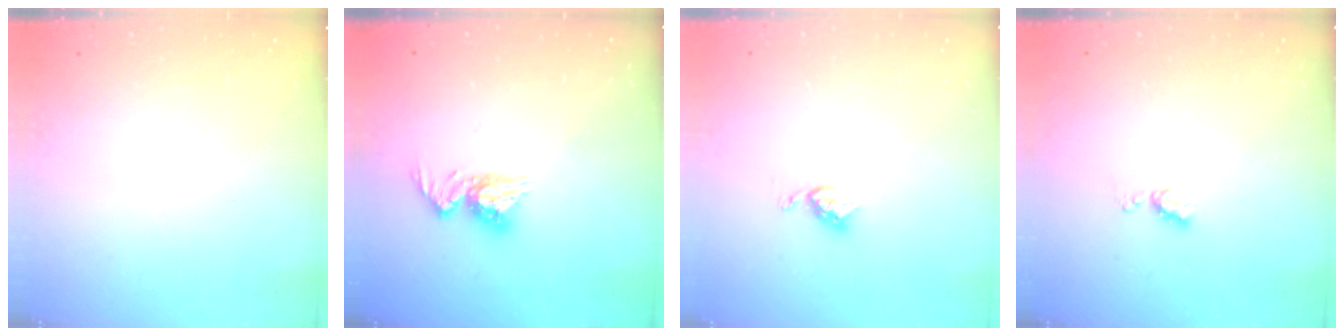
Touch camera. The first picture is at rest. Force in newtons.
{"total": 9.8, "press": 9.8, "slide": 0.8}
{"total": 3.9, "press": 3.9, "slide": 0.4}
{"total": 4.4, "press": 4.3, "slide": 0.5}